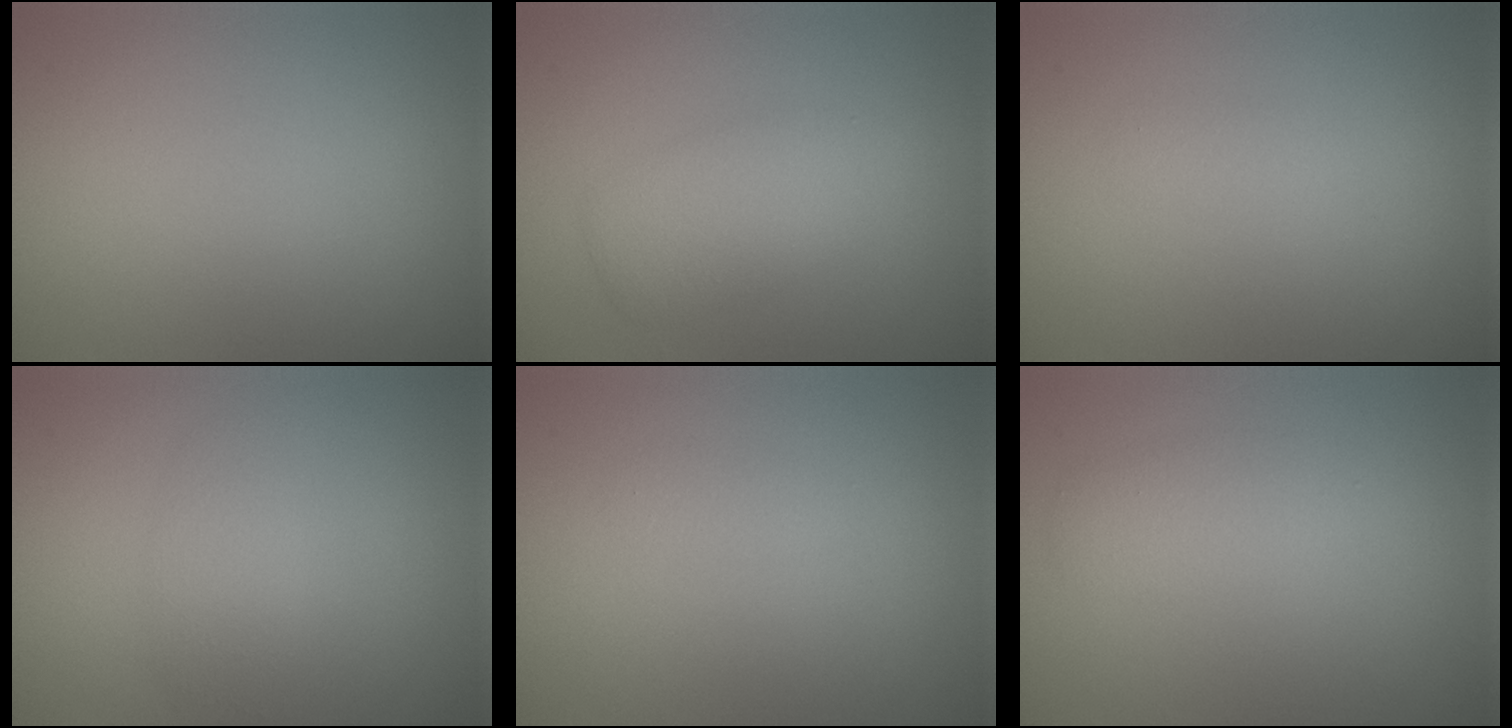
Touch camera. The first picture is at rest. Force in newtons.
{"total": 3.6, "press": 3.6, "slide": 0.0}
{"total": 0.8, "press": 0.8, "slide": 0.0}
{"total": 1.8, "press": 1.8, "slide": 0.1}
{"total": 0.7, "press": 0.7, "slide": 0.0}
{"total": 2.2, "press": 2.2, "slide": 0.0}